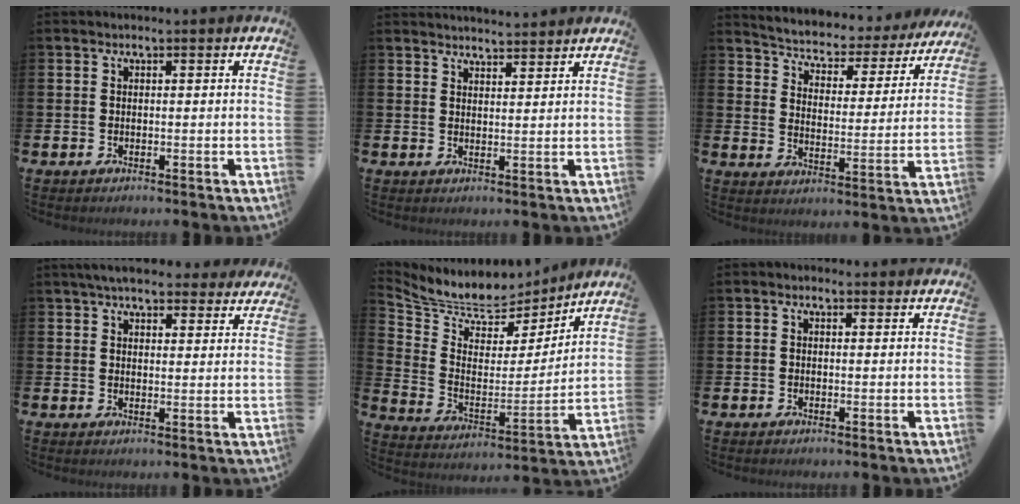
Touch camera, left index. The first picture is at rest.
{"total": 3.1, "force": [3.1, 0.1, -0.3], "torque": [-0.002, -0.018, 0.057]}
{"total": 3.9, "force": [3.6, 1.3, 0.5], "torque": [-0.040, -0.035, 0.052]}
{"total": 5.7, "force": [5.2, 1.6, 1.9], "torque": [-0.043, -0.016, 0.093]}
{"total": 7.7, "force": [7.2, 2.6, 0.9], "torque": [-0.070, -0.056, 0.126]}
{"total": 0.7, "force": [0.1, 0.5, 0.4], "torque": [-0.008, 0.007, 0.000]}